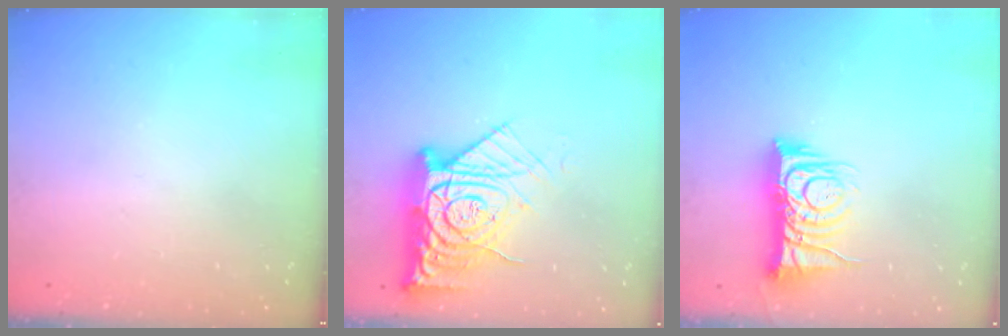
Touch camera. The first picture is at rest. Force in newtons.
{"total": 17.3, "press": 17.2, "slide": 1.7}
{"total": 10.8, "press": 10.8, "slide": 0.7}